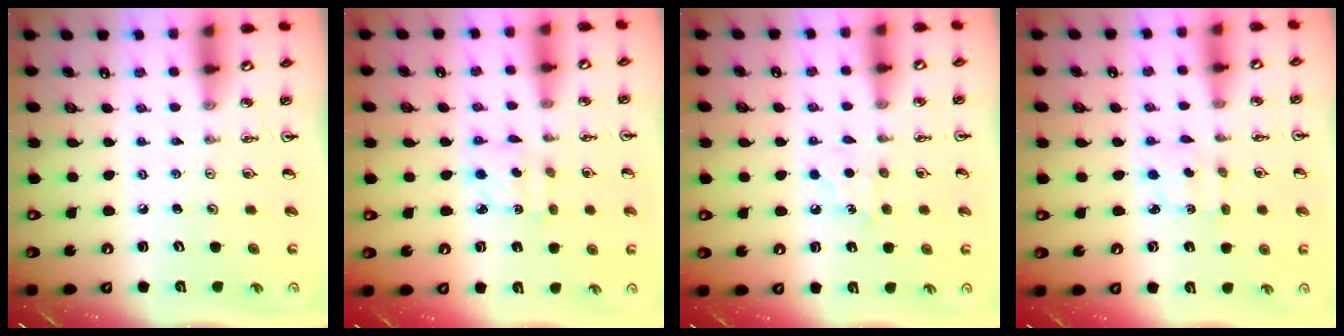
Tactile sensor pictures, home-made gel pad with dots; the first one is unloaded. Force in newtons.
{"total": 2.5, "press": 2.5, "slide": 0.1}
{"total": 6.4, "press": 6.3, "slide": 0.9}
{"total": 2.1, "press": 2.0, "slide": 0.7}